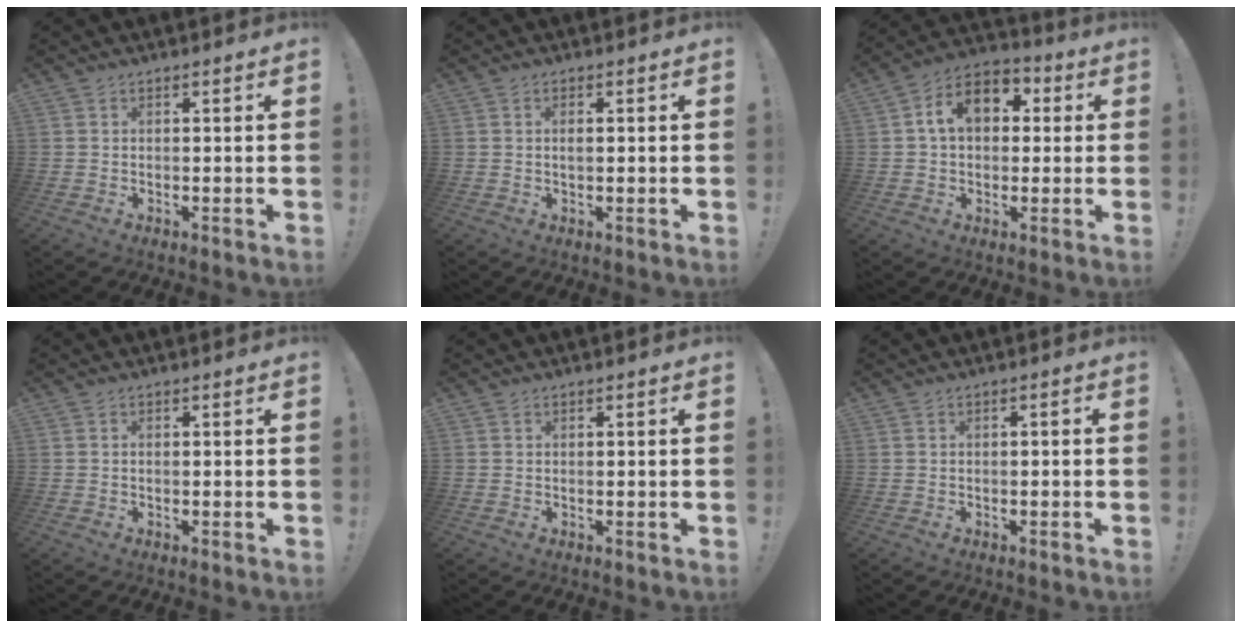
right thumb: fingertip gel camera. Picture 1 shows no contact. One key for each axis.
{"total": 1.1, "fx": 0.0, "fy": 0.4, "fz": 1.1, "tx": -0.026, "ty": 0.003, "tz": 0.000}
{"total": 11.4, "fx": 2.7, "fy": 8.1, "fz": 7.5, "tx": -0.114, "ty": 0.010, "tz": 0.051}
{"total": 0.0}
{"total": 0.0}
{"total": 1.0, "fx": -0.8, "fy": 0.0, "fz": 0.6, "tx": -0.018, "ty": 0.005, "tz": -0.013}